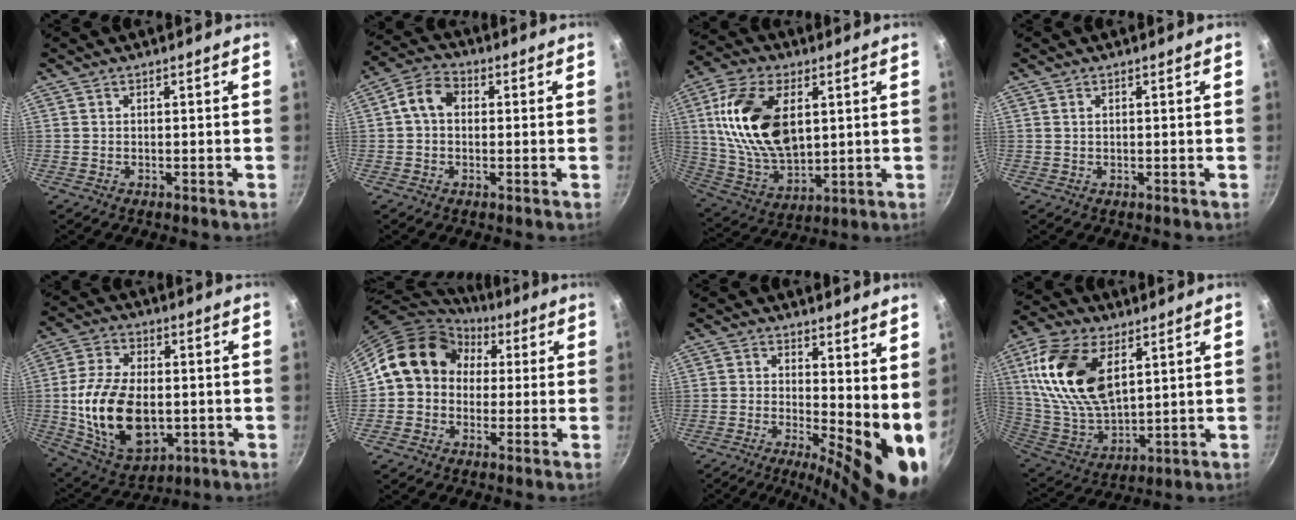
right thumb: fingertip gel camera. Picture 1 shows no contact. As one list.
[{"total": 6.3, "force": [0.7, 4.5, 4.4], "torque": [-0.076, 0.021, -0.001]}, {"total": 20.0, "force": [4.5, 11.8, 15.4], "torque": [-0.271, -0.013, 0.095]}, {"total": 0.5, "force": [0.2, 0.3, 0.4], "torque": [-0.006, 0.001, 0.004]}, {"total": 18.2, "force": [-1.5, 11.1, 14.3], "torque": [-0.251, 0.002, -0.013]}, {"total": 14.3, "force": [2.2, 12.1, 7.3], "torque": [-0.092, 0.036, 0.015]}, {"total": 12.3, "force": [-0.3, 4.6, 11.4], "torque": [-0.133, -0.015, -0.001]}, {"total": 20.0, "force": [7.1, 11.1, 15.1], "torque": [-0.282, -0.025, 0.147]}]